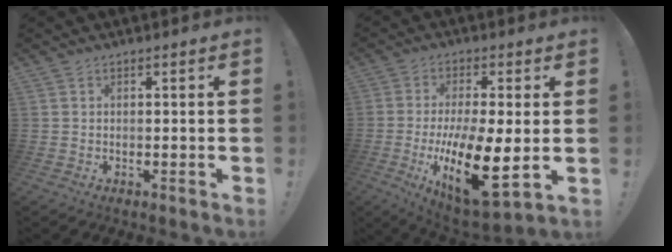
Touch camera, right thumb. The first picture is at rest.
{"total": 18.5, "force": [-3.9, 7.3, 16.5], "torque": [-0.286, 0.008, -0.052]}